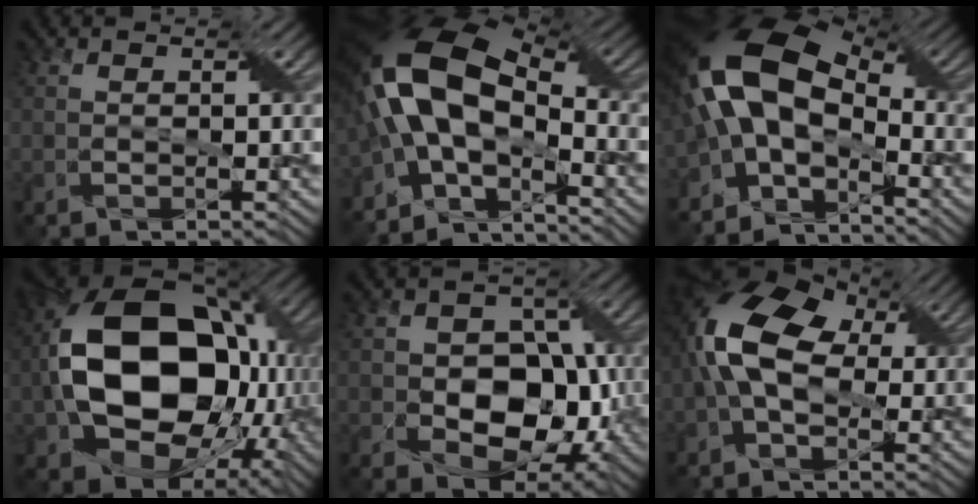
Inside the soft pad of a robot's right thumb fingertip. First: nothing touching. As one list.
[{"total": 15.4, "force": [-2.3, 7.7, 13.1], "torque": [-0.262, 0.007, -0.050]}, {"total": 14.3, "force": [-1.6, 8.2, 11.6], "torque": [-0.239, 0.008, -0.042]}, {"total": 19.7, "force": [-0.6, 14.4, 13.4], "torque": [-0.298, -0.031, 0.006]}, {"total": 10.6, "force": [-2.0, 8.0, 6.7], "torque": [-0.086, -0.002, -0.038]}, {"total": 11.7, "force": [0.8, 7.4, 9.0], "torque": [-0.213, 0.016, -0.007]}]